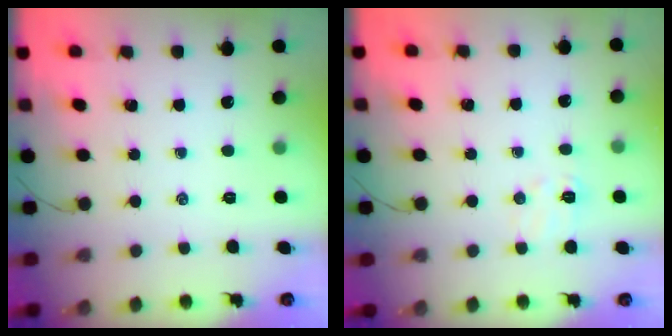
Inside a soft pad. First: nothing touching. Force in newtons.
{"total": 6.4, "press": 6.2, "slide": 1.4}